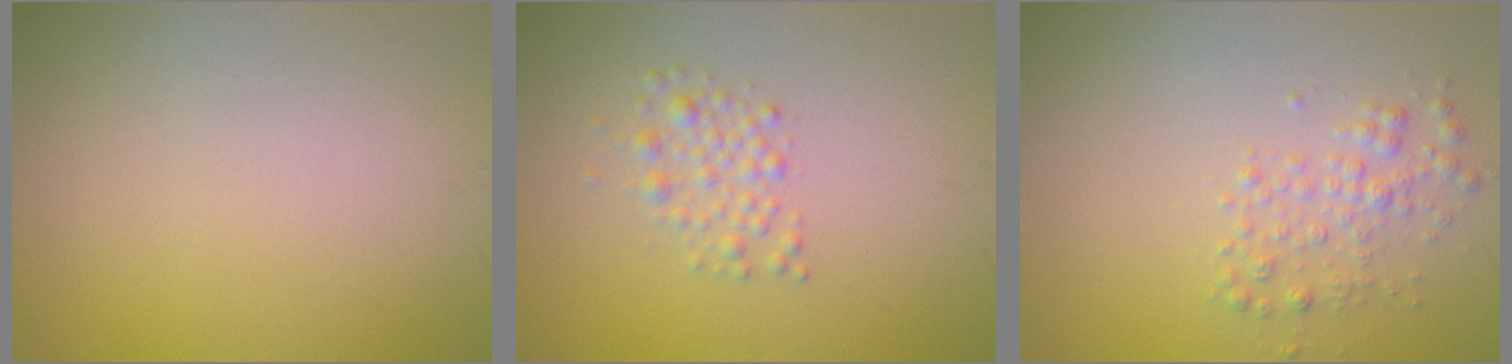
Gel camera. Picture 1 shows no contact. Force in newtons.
{"total": 1.9, "press": 1.8, "slide": 0.1}
{"total": 1.9, "press": 1.9, "slide": 0.1}